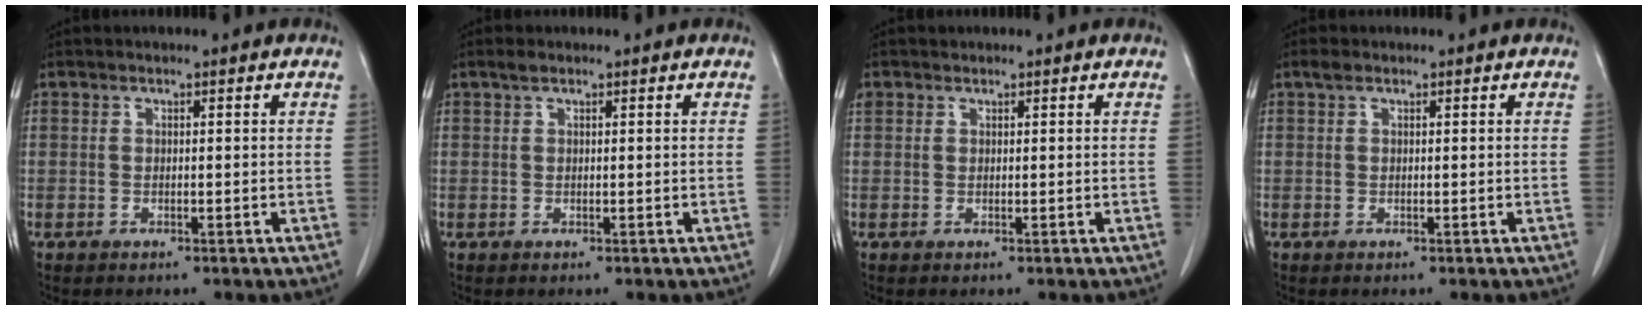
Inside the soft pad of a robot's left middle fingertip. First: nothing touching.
{"total": 0.9, "force": [0.7, 0.3, 0.5], "torque": [-0.015, 0.007, 0.015]}
{"total": 1.3, "force": [0.9, 1.0, 0.1], "torque": [-0.002, 0.012, 0.016]}
{"total": 0.9, "force": [0.7, 0.5, 0.5], "torque": [-0.012, 0.013, 0.012]}